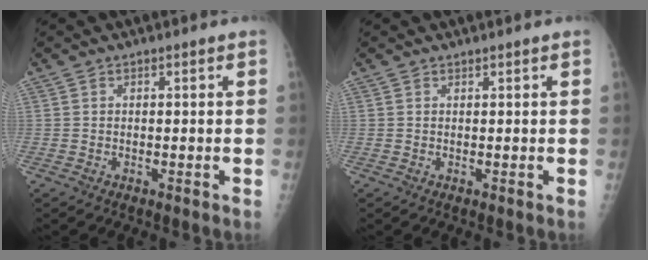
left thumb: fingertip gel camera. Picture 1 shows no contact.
{"total": 0.0}